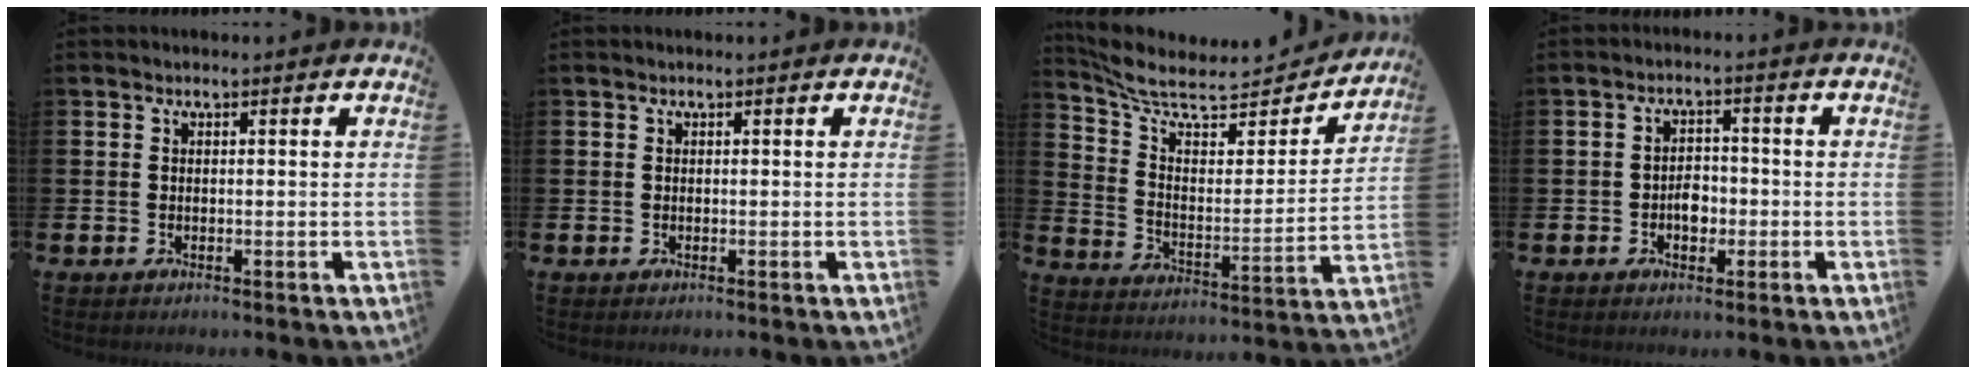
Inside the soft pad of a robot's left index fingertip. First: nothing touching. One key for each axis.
{"total": 0.0}
{"total": 8.2, "fx": 6.9, "fy": 3.1, "fz": 3.3, "tx": -0.091, "ty": -0.058, "tz": 0.114}
{"total": 2.8, "fx": -0.8, "fy": 2.0, "fz": 1.9, "tx": -0.012, "ty": -0.005, "tz": -0.022}